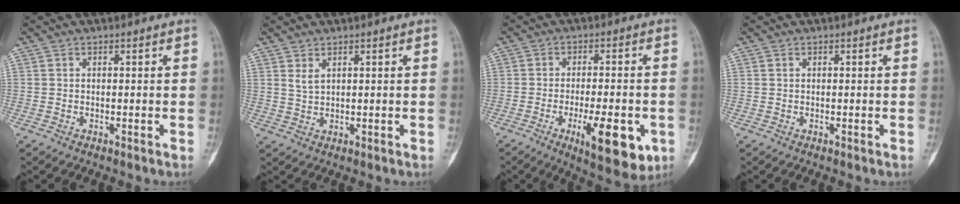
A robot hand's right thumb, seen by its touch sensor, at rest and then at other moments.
{"total": 2.1, "force": [1.3, 0.8, 1.3], "torque": [-0.026, -0.009, 0.034]}
{"total": 12.8, "force": [-4.5, 4.4, 11.2], "torque": [-0.149, -0.003, -0.058]}
{"total": 0.0}